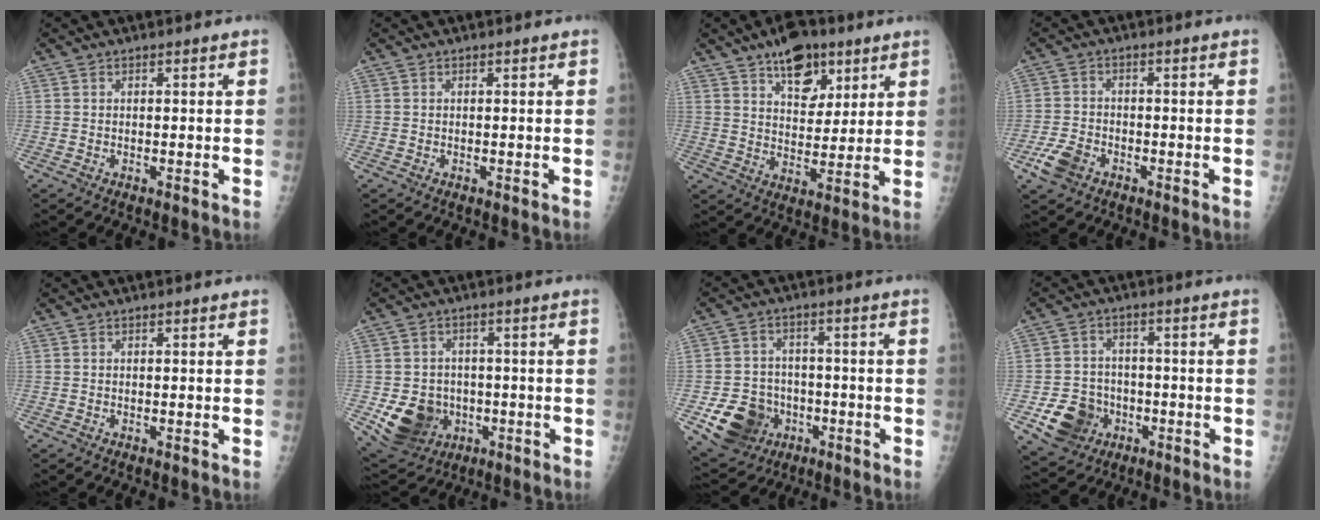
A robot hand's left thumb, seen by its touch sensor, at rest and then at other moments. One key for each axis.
{"total": 0.0}
{"total": 11.7, "fx": 7.0, "fy": 6.2, "fz": 7.0, "tx": -0.073, "ty": -0.036, "tz": 0.111}
{"total": 5.2, "fx": -2.8, "fy": 3.4, "fz": 2.8, "tx": -0.061, "ty": 0.010, "tz": -0.051}
{"total": 0.0}
{"total": 11.3, "fx": -2.6, "fy": 9.7, "fz": 5.1, "tx": -0.067, "ty": 0.006, "tz": -0.026}
{"total": 12.0, "fx": -4.1, "fy": 10.2, "fz": 4.9, "tx": -0.067, "ty": 0.018, "tz": -0.056}
{"total": 9.5, "fx": -3.5, "fy": 8.1, "fz": 3.6, "tx": -0.040, "ty": 0.020, "tz": -0.050}